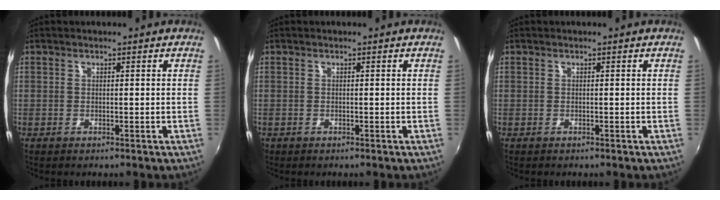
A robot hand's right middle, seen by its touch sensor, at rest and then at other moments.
{"total": 0.5, "force": [-0.3, 0.4, -0.2], "torque": [0.002, -0.004, -0.006]}
{"total": 0.0}